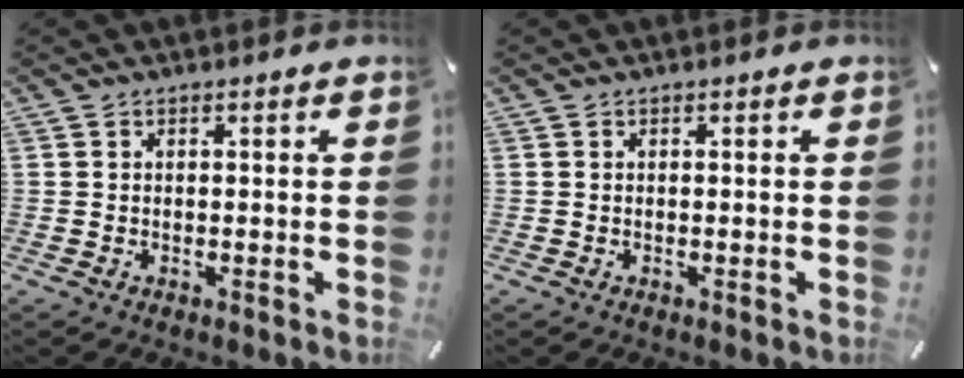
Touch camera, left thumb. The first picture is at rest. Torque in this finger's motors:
{"motor_torque": [-0.11, -0.06, -0.05, 0.01, 0.00]}